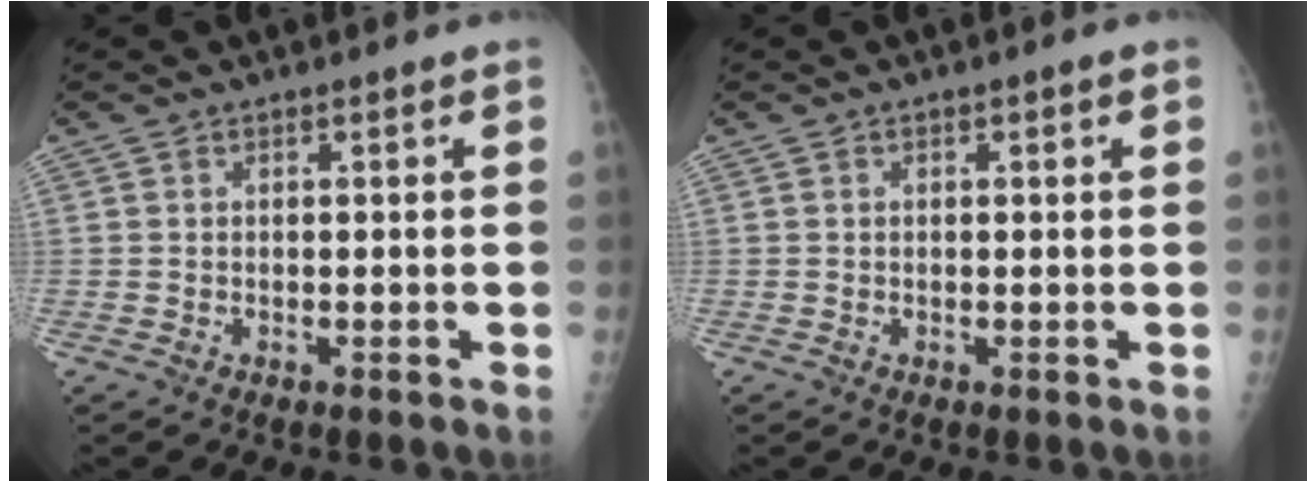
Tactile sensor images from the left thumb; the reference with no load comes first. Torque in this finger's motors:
{"motor_torque": [-0.13, 0.04, -0.40, -0.18, 0.01]}